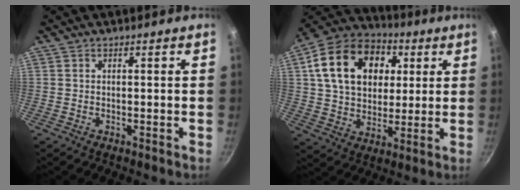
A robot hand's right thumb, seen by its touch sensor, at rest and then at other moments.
{"total": 20.8, "force": [5.6, 15.1, 13.1], "torque": [-0.201, 0.011, 0.089]}